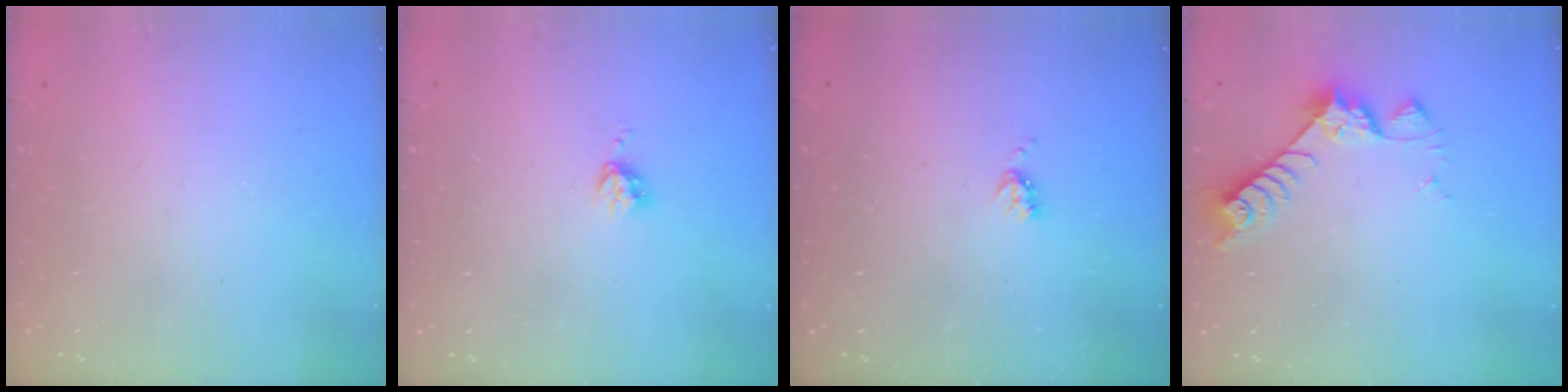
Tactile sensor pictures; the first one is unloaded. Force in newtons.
{"total": 4.2, "press": 4.1, "slide": 0.4}
{"total": 3.9, "press": 3.8, "slide": 0.6}
{"total": 7.0, "press": 7.0, "slide": 0.5}